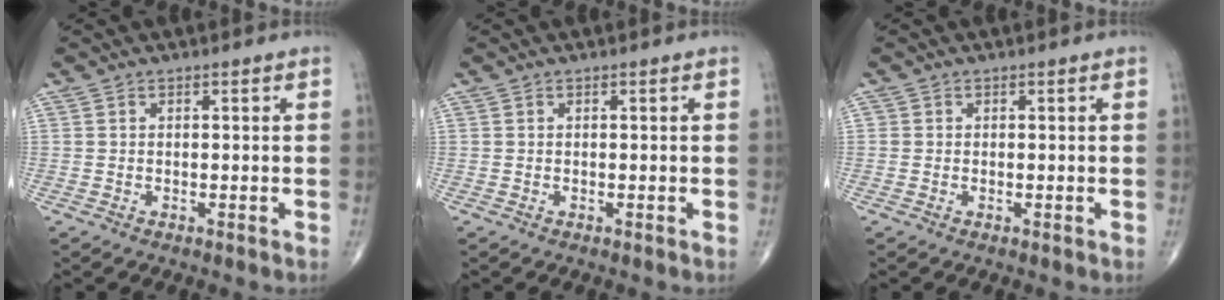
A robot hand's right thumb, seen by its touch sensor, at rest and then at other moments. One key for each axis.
{"total": 0.0}
{"total": 0.5, "fx": 0.0, "fy": 0.5, "fz": 0.0, "tx": 0.003, "ty": 0.003, "tz": -0.003}